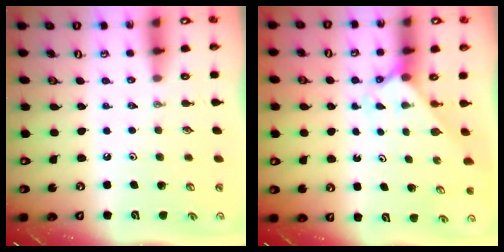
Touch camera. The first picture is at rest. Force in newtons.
{"total": 2.1, "press": 2.1, "slide": 0.2}